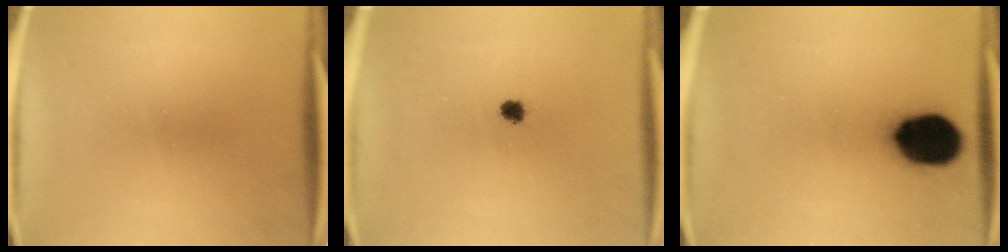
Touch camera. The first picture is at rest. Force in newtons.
{"total": 2.1}
{"total": 16.0}